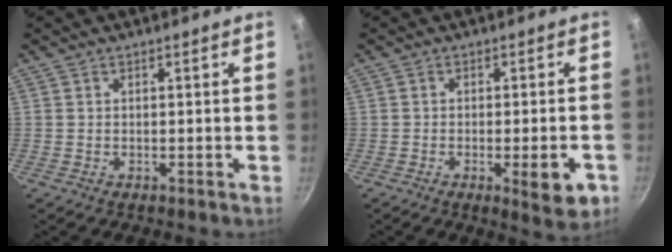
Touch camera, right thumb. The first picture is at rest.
{"total": 7.2, "force": [-2.8, 1.8, 6.4], "torque": [-0.070, 0.002, -0.034]}